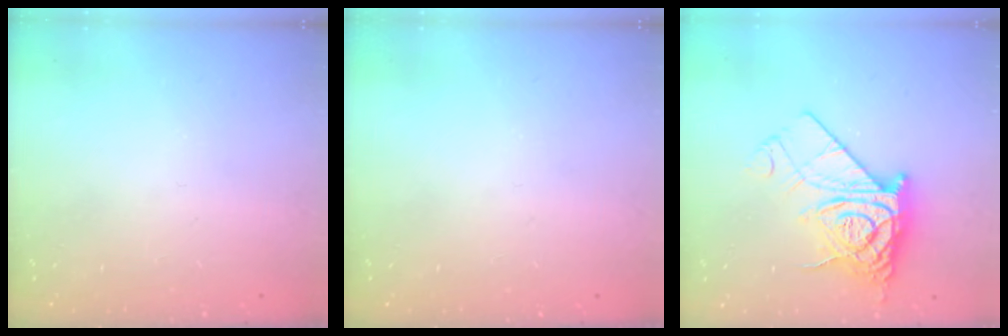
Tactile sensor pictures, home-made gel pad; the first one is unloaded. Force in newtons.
{"total": 0.0}
{"total": 12.9, "press": 12.8, "slide": 1.5}